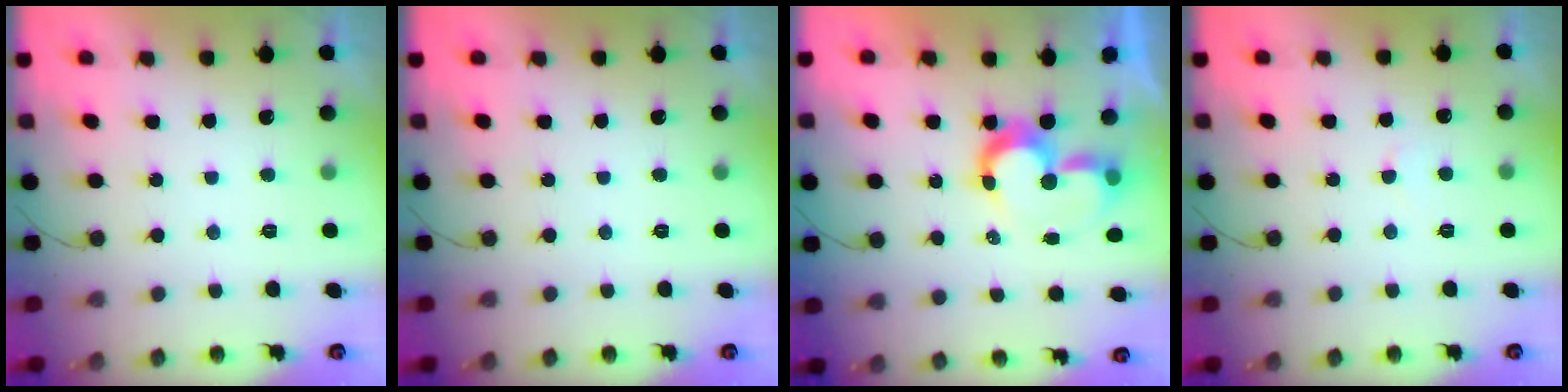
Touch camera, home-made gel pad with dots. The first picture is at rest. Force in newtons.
{"total": 0.0}
{"total": 8.3, "press": 8.2, "slide": 0.8}
{"total": 2.4, "press": 2.4, "slide": 0.2}